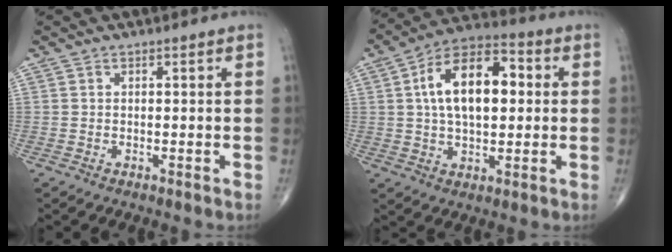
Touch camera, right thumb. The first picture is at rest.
{"total": 15.9, "force": [2.4, 8.6, 13.1], "torque": [-0.206, 0.022, 0.033]}